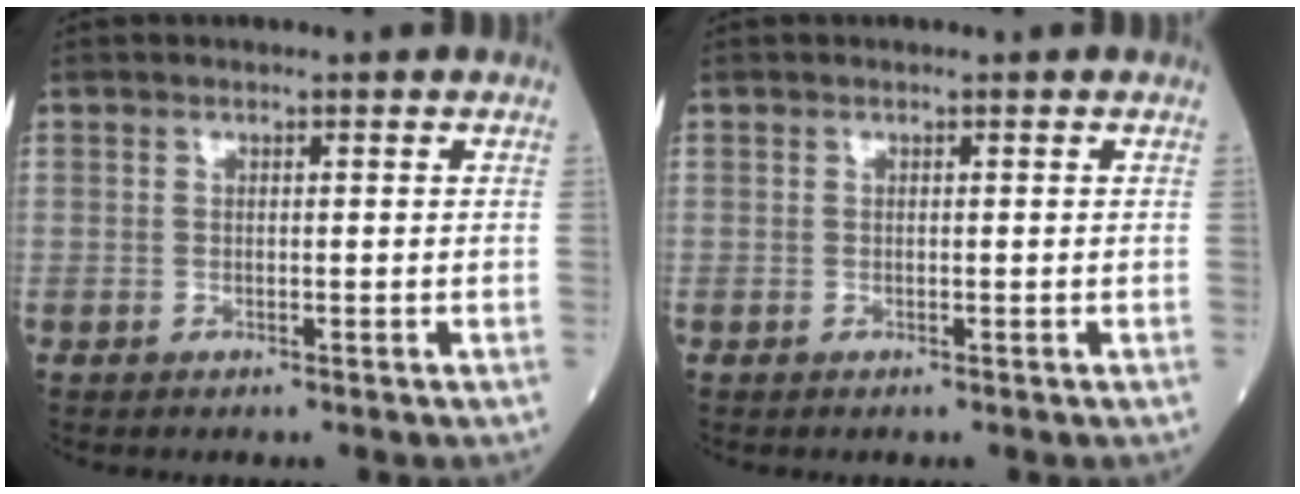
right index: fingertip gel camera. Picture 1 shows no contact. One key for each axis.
{"total": 0.0}